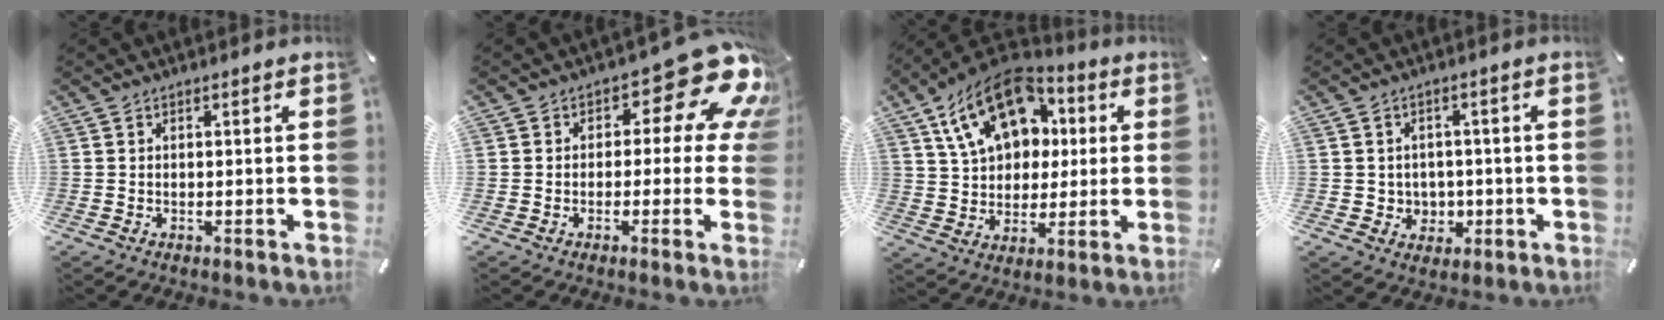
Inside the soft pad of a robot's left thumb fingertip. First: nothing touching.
{"total": 15.9, "force": [7.5, 8.3, 11.3], "torque": [-0.142, -0.054, 0.120]}
{"total": 19.2, "force": [7.9, 13.6, 11.0], "torque": [-0.209, -0.025, 0.143]}
{"total": 4.8, "force": [-0.3, 4.7, 1.0], "torque": [-0.012, 0.001, -0.006]}